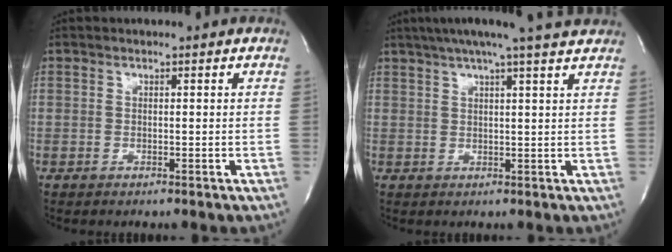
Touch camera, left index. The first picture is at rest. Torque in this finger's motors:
{"motor_torque": [0.50, -0.62, 0.30, 0.03]}